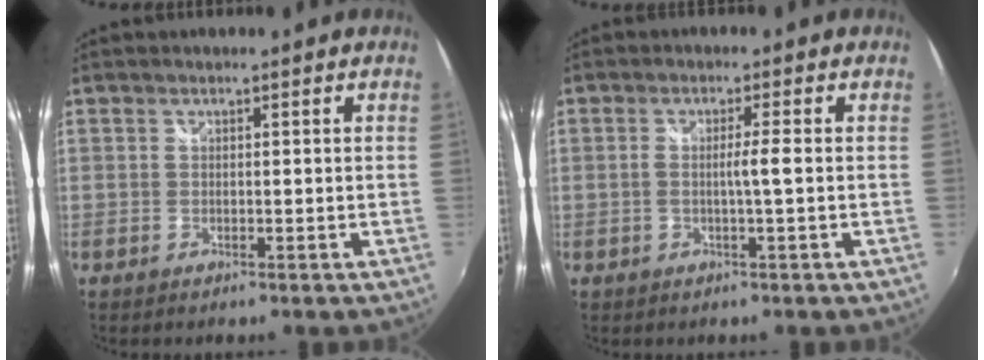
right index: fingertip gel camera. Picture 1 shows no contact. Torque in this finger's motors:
{"motor_torque": [-0.08, 0.04, 0.14, 0.01]}